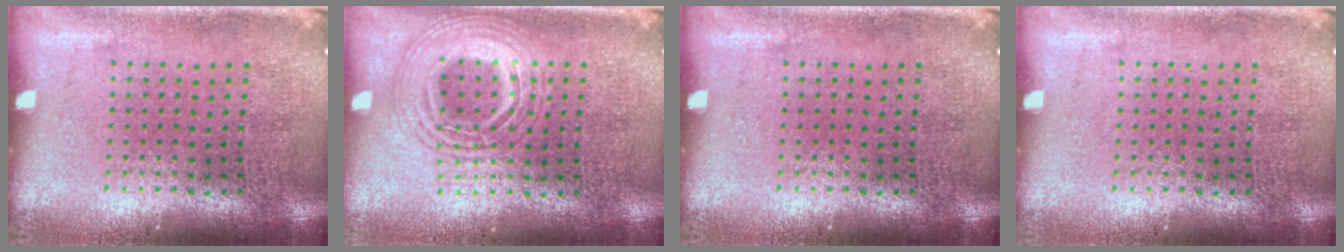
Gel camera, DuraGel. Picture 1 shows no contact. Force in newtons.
{"total": 2.1, "press": 2.0, "slide": 0.3}
{"total": 0.0}
{"total": 0.0}